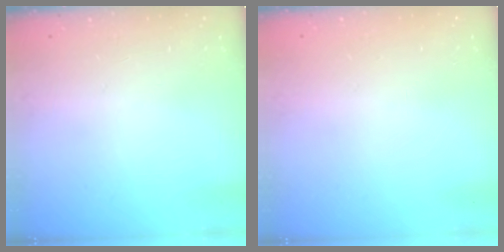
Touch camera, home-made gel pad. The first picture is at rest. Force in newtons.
{"total": 0.0}